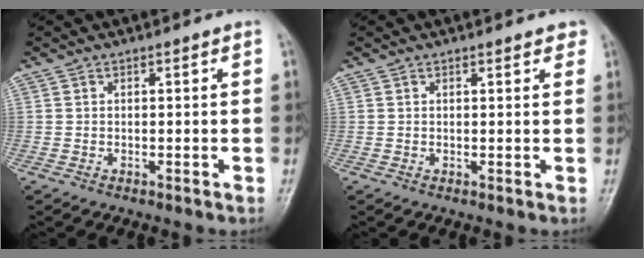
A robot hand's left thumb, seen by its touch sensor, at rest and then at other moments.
{"total": 2.1, "force": [1.6, 0.7, 1.1], "torque": [-0.001, -0.001, 0.015]}